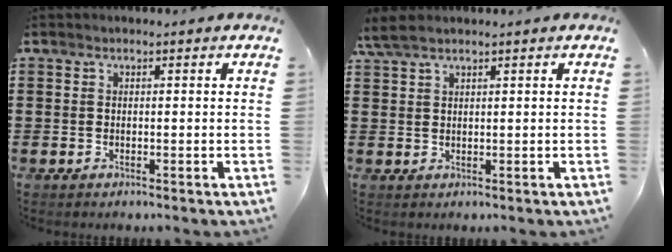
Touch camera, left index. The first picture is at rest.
{"total": 2.5, "force": [1.8, 0.5, 1.7], "torque": [-0.037, 0.001, 0.034]}